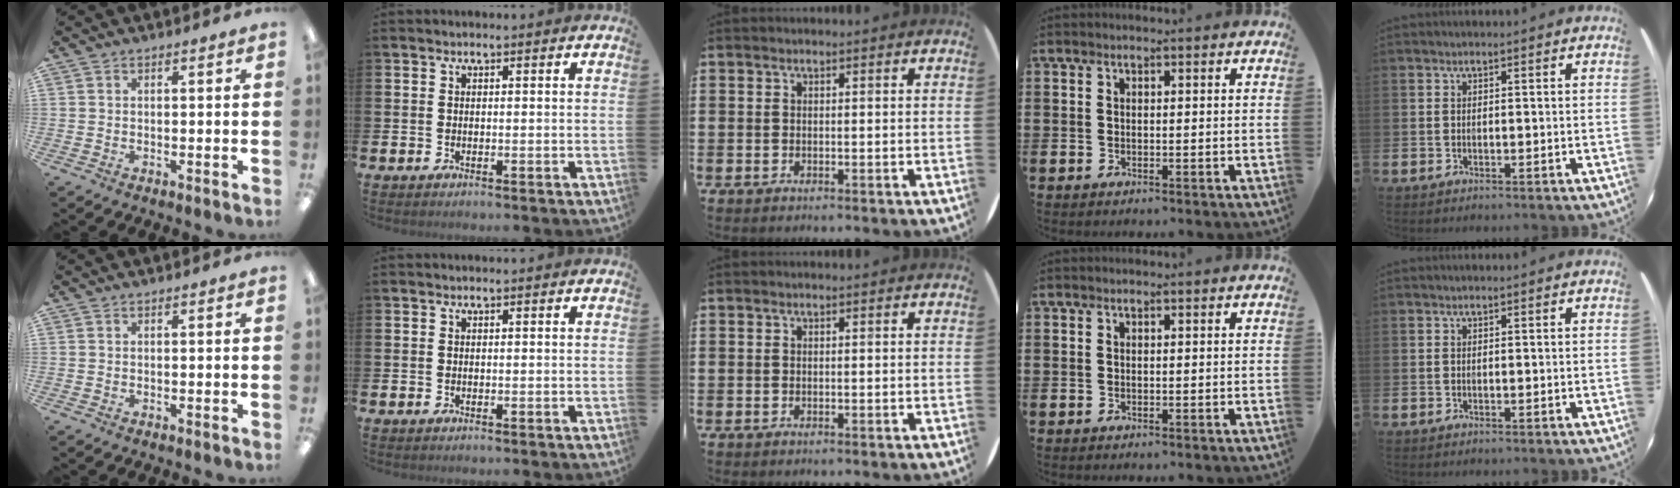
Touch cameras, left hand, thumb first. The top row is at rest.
{}